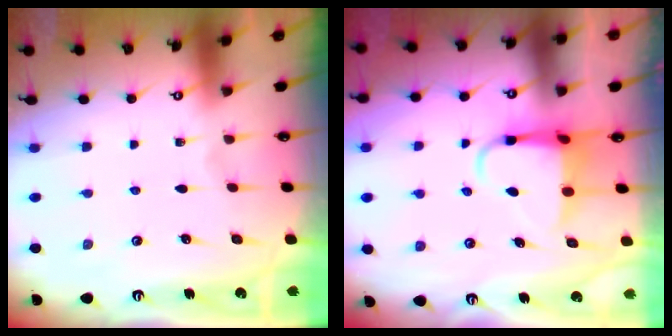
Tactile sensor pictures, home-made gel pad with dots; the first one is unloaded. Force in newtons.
{"total": 5.2, "press": 5.1, "slide": 0.7}